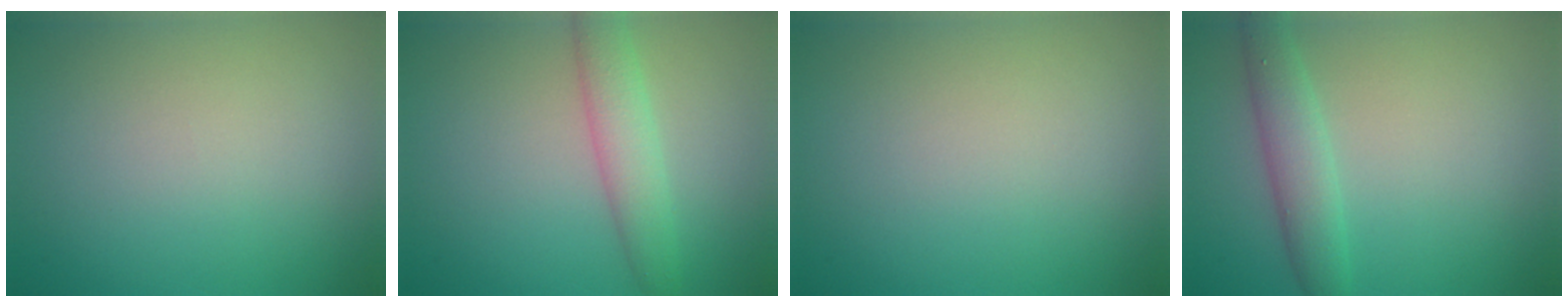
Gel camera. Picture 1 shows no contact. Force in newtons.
{"total": 3.5, "press": 3.5, "slide": 0.1}
{"total": 0.0}
{"total": 3.1, "press": 3.1, "slide": 0.2}